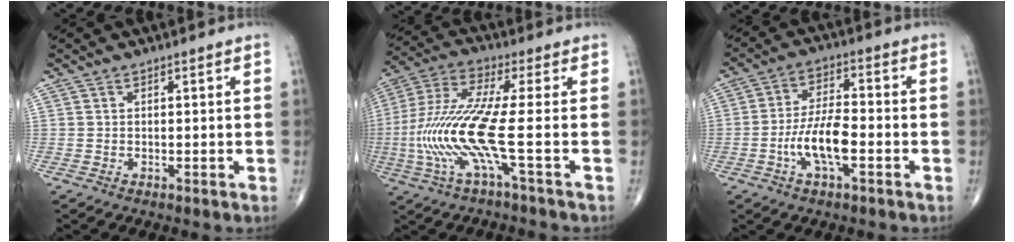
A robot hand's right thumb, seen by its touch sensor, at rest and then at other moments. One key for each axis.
{"total": 14.2, "fx": -2.9, "fy": 1.0, "fz": 13.8, "tx": -0.337, "ty": 0.020, "tz": -0.064}
{"total": 9.0, "fx": -2.9, "fy": 3.2, "fz": 7.9, "tx": -0.153, "ty": 0.022, "tz": -0.056}